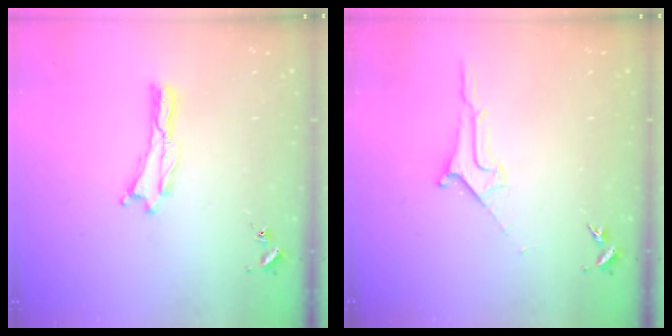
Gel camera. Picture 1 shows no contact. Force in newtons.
{"total": 1.8, "press": 1.7, "slide": 0.2}